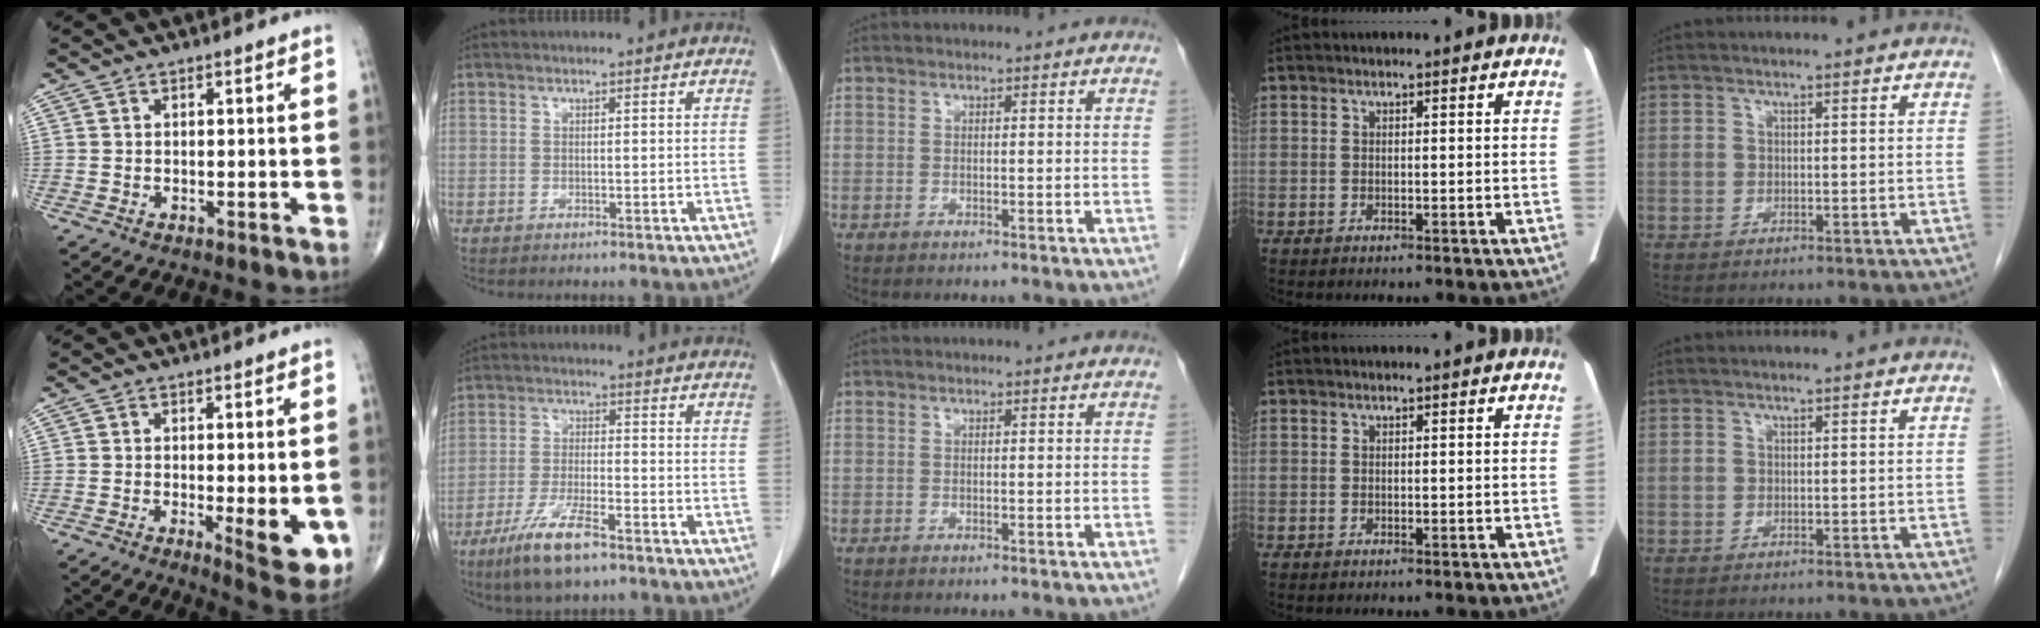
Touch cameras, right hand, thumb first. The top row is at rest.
{"thumb": {"total": 8.0, "force": [-1.5, 2.8, 7.3], "torque": [-0.086, -0.019, -0.014]}, "index": {"total": 9.8, "force": [-6.4, 2.2, 7.1], "torque": [-0.142, -0.017, -0.112]}}